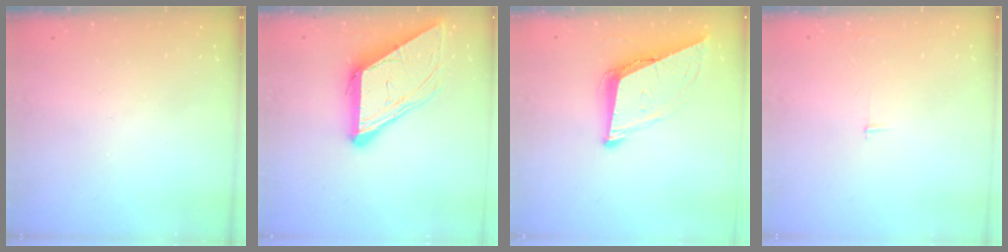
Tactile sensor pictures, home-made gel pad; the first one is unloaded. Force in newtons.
{"total": 11.5, "press": 11.4, "slide": 1.1}
{"total": 9.3, "press": 8.7, "slide": 3.2}
{"total": 2.3, "press": 2.3, "slide": 0.2}